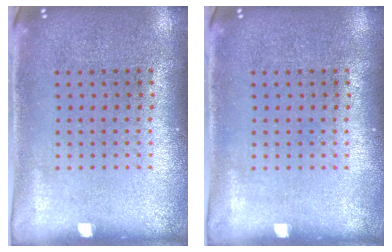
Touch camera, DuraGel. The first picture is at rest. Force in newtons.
{"total": 0.0}